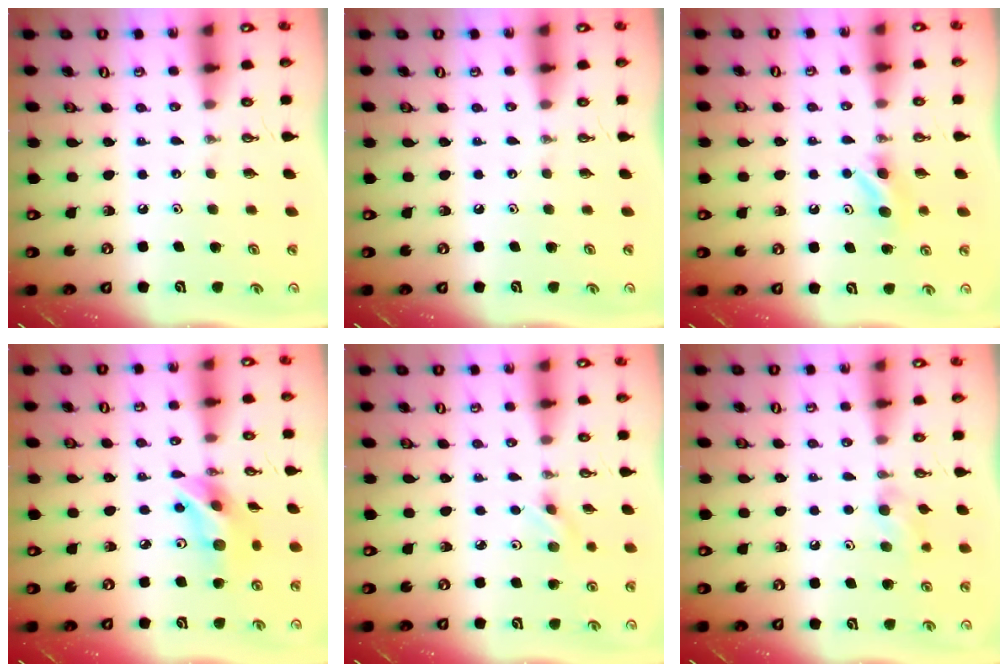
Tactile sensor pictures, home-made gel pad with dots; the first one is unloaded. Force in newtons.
{"total": 0.0}
{"total": 4.7, "press": 4.3, "slide": 2.0}
{"total": 13.4, "press": 13.0, "slide": 3.3}
{"total": 2.9, "press": 2.6, "slide": 1.4}
{"total": 6.4, "press": 6.3, "slide": 1.4}